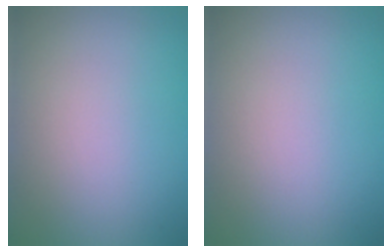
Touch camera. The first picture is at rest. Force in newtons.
{"total": 0.0}